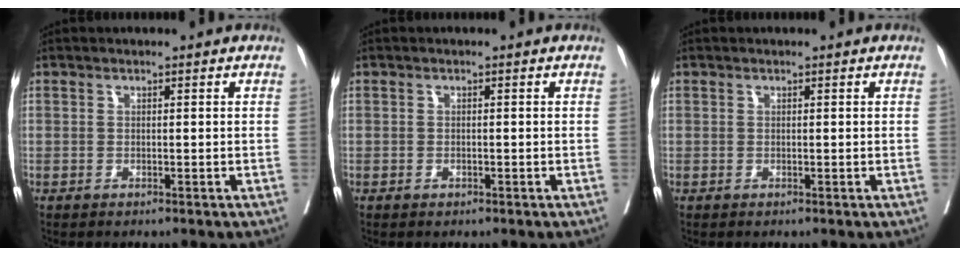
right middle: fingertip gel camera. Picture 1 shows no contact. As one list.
[{"total": 0.6, "force": [-0.3, 0.4, 0.3], "torque": [-0.007, 0.001, -0.004]}, {"total": 0.0}]